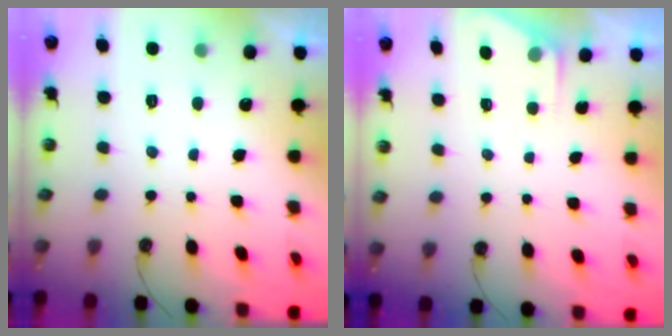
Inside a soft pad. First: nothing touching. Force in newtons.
{"total": 2.4, "press": 2.4, "slide": 0.4}